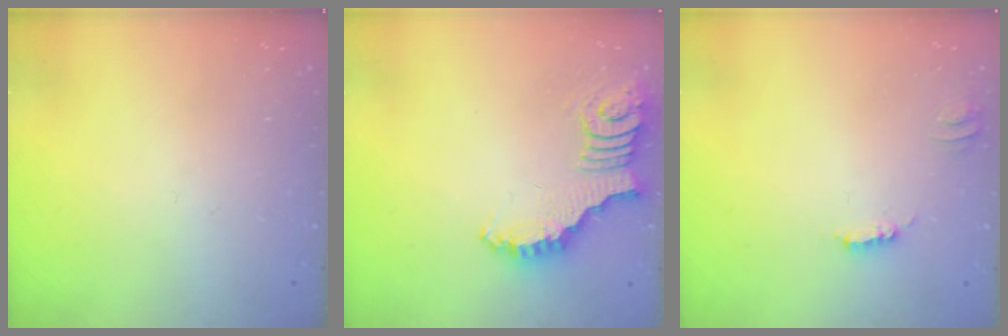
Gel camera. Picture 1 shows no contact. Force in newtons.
{"total": 2.6, "press": 2.5, "slide": 0.5}
{"total": 3.4, "press": 3.4, "slide": 0.2}